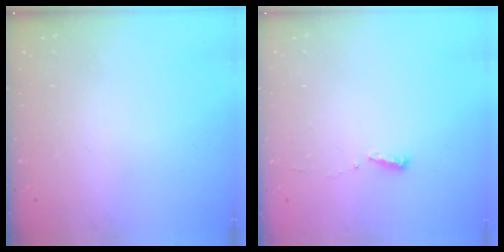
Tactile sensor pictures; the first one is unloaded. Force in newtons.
{"total": 3.6, "press": 3.5, "slide": 0.8}